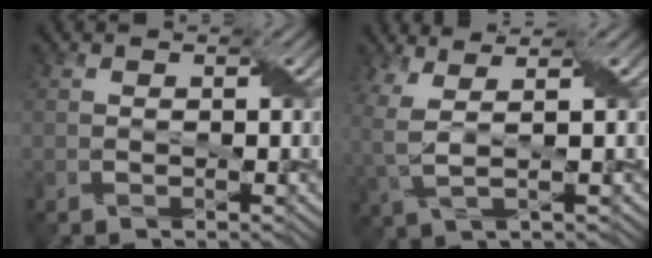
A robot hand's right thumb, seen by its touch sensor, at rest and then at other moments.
{"total": 4.7, "force": [1.6, 1.3, 4.2], "torque": [-0.106, 0.006, 0.032]}